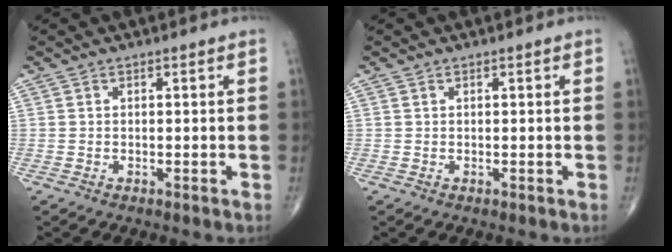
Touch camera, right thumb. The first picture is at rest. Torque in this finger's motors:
{"motor_torque": [-0.03, -0.04, 0.14, 0.16, 0.04]}